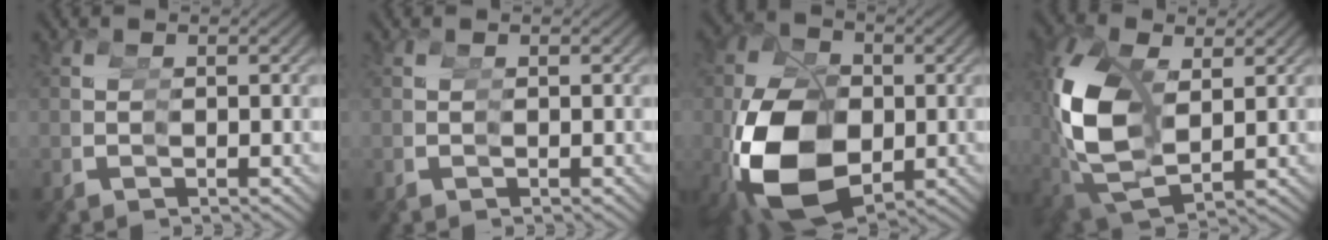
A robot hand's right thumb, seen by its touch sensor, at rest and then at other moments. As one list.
[{"total": 0.0}, {"total": 13.8, "force": [-1.9, 10.0, 9.3], "torque": [-0.200, -0.044, -0.005]}, {"total": 9.5, "force": [-0.4, 7.4, 5.9], "torque": [-0.159, -0.037, 0.014]}]